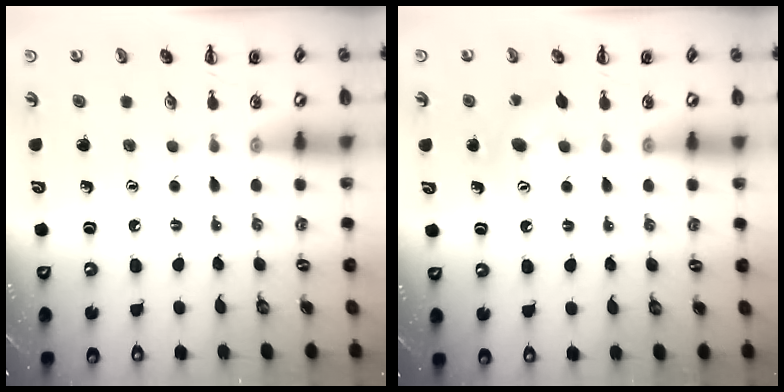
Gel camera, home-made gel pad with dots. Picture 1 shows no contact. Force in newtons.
{"total": 6.8, "press": 6.6, "slide": 1.4}